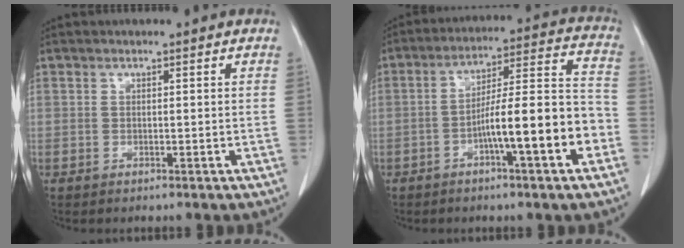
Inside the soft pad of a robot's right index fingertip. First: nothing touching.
{"total": 13.4, "force": [-4.9, 1.0, 12.4], "torque": [-0.190, 0.023, -0.073]}